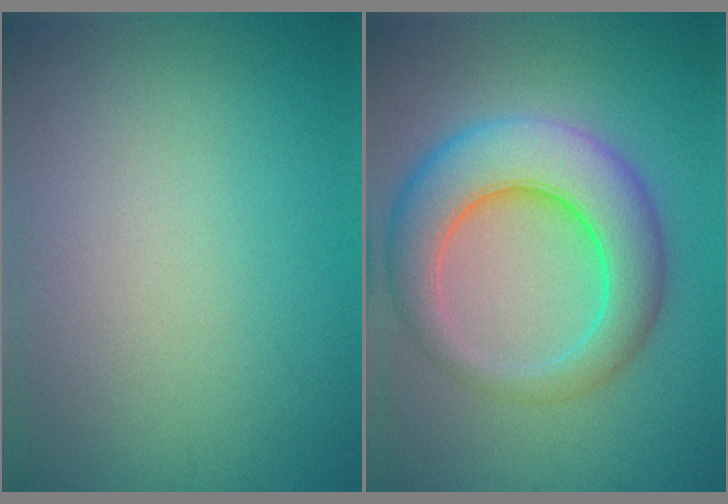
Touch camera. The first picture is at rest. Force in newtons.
{"total": 8.6, "press": 8.6, "slide": 0.0}